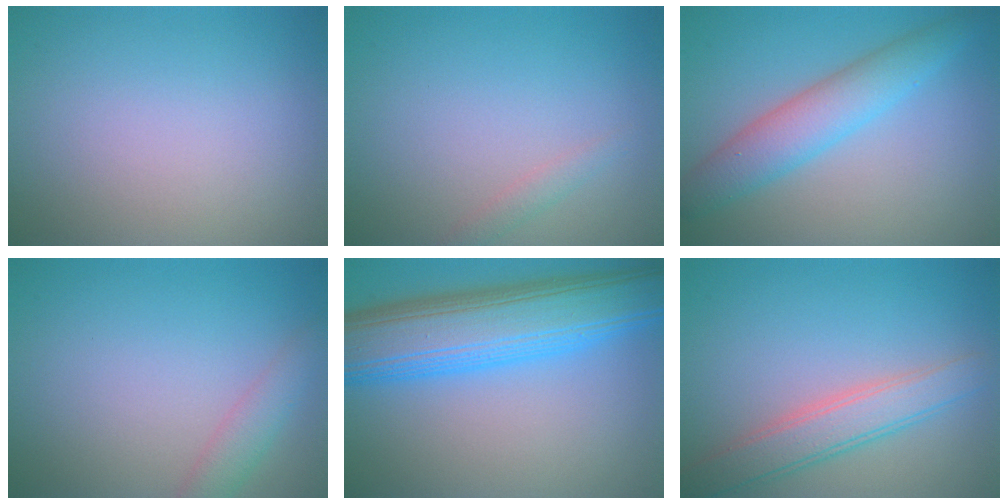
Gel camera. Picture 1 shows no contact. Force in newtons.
{"total": 1.0, "press": 1.0, "slide": 0.1}
{"total": 4.6, "press": 4.6, "slide": 0.1}
{"total": 2.3, "press": 2.3, "slide": 0.1}
{"total": 10.9, "press": 10.9, "slide": 0.2}
{"total": 4.0, "press": 4.0, "slide": 0.1}